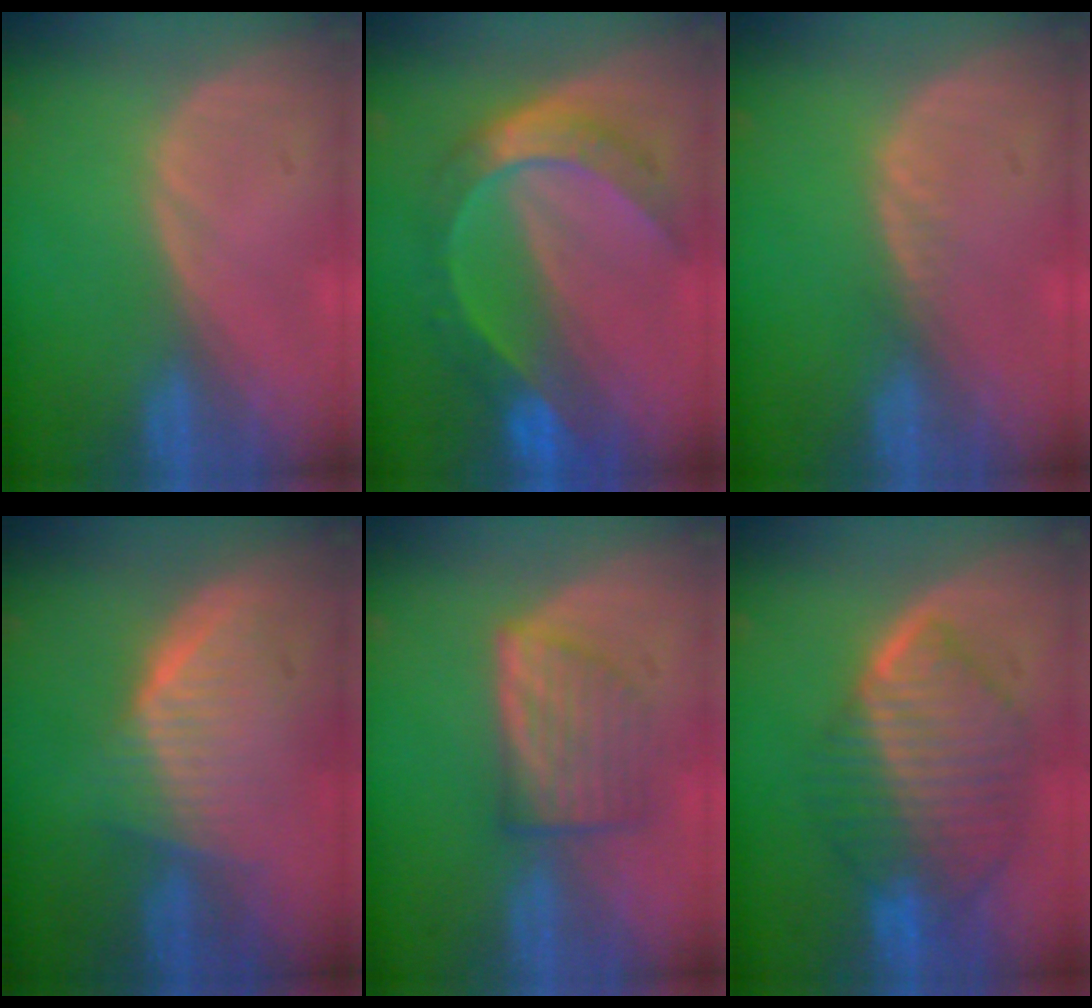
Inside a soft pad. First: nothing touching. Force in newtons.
{"total": 8.5, "press": 8.5, "slide": 0.7}
{"total": 0.9, "press": 0.9, "slide": 0.2}
{"total": 6.1, "press": 6.1, "slide": 0.9}
{"total": 5.9, "press": 5.7, "slide": 1.4}
{"total": 10.0, "press": 9.9, "slide": 0.8}